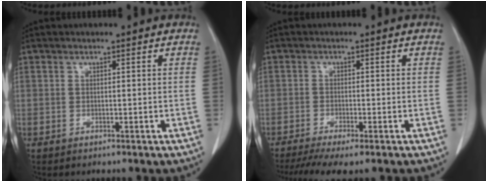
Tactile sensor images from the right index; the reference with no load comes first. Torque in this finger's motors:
{"motor_torque": [0.87, -0.80, 0.35, 0.09]}